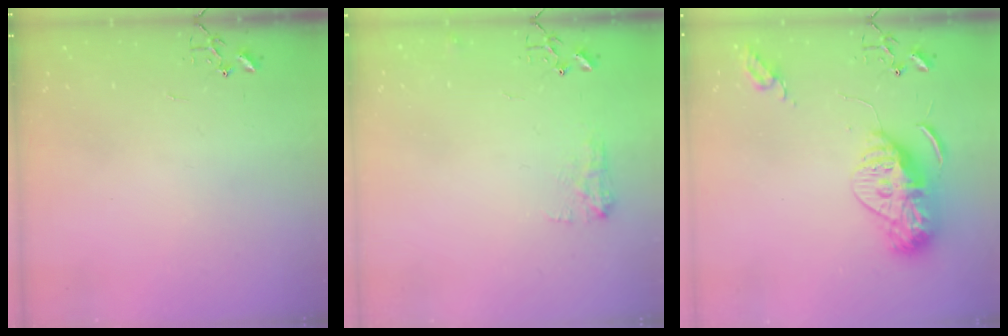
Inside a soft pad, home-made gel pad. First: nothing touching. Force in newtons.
{"total": 7.9, "press": 7.9, "slide": 0.1}
{"total": 13.3, "press": 13.3, "slide": 1.2}